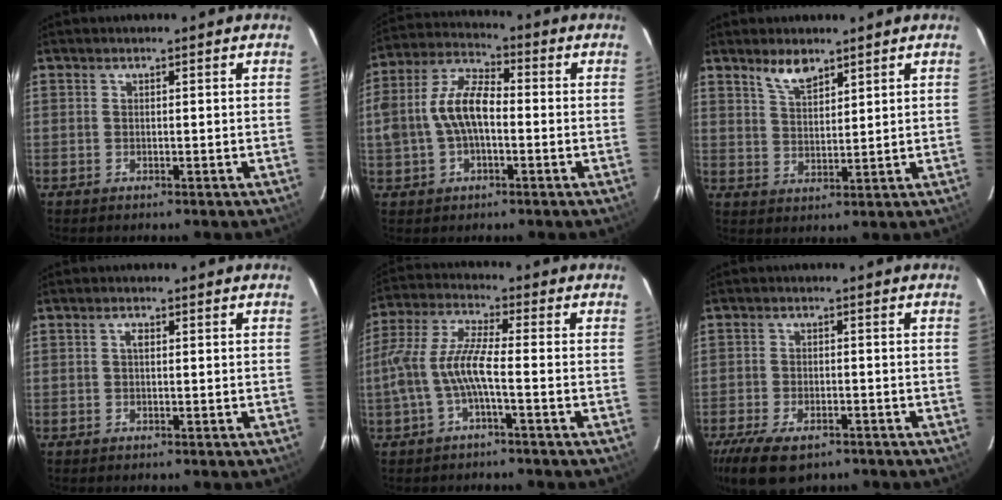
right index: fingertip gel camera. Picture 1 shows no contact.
{"total": 10.5, "force": [-1.2, 5.7, 8.8], "torque": [-0.183, 0.019, -0.022]}
{"total": 5.0, "force": [3.9, 1.7, 2.6], "torque": [-0.045, 0.001, 0.075]}
{"total": 1.2, "force": [0.2, 0.6, 1.0], "torque": [-0.017, 0.005, 0.001]}
{"total": 8.7, "force": [-2.6, 1.3, 8.2], "torque": [-0.189, 0.005, -0.047]}
{"total": 11.4, "force": [-7.7, 5.3, 6.6], "torque": [-0.159, -0.031, -0.132]}